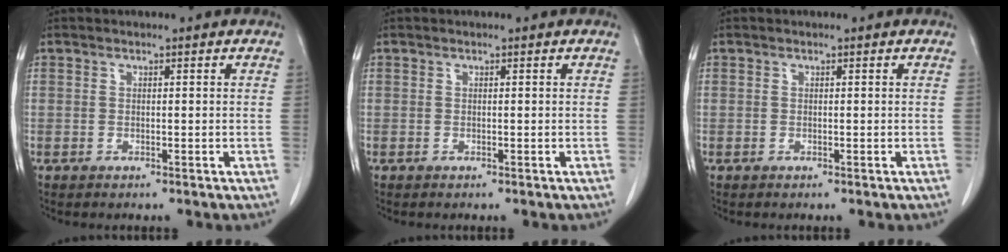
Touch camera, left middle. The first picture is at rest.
{"total": 0.0}
{"total": 0.0}